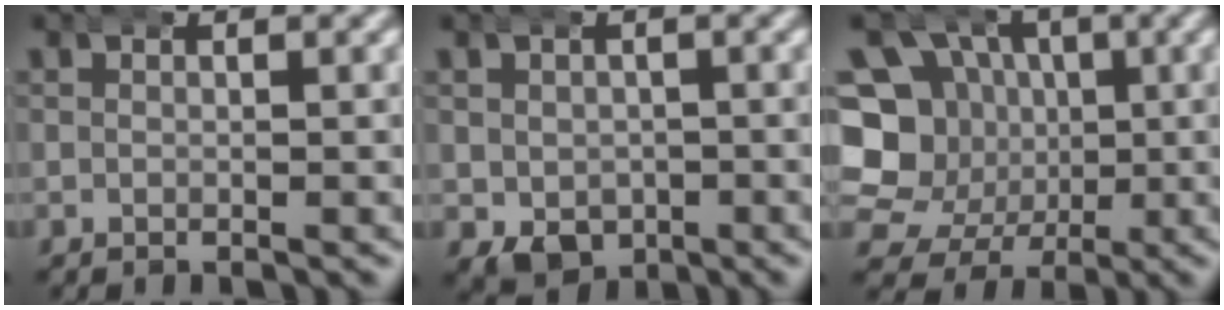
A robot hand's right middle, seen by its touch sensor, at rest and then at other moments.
{"total": 4.6, "force": [-1.6, 3.9, 2.0], "torque": [-0.027, -0.035, -0.006]}
{"total": 13.5, "force": [-0.1, 12.4, 5.2], "torque": [-0.119, -0.049, 0.002]}